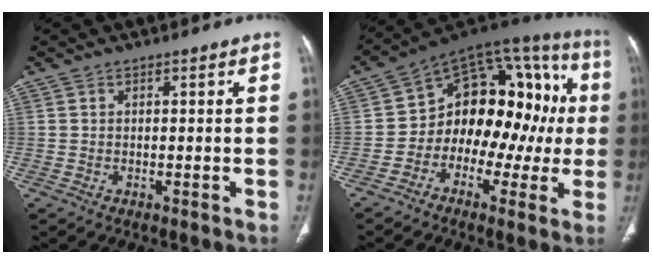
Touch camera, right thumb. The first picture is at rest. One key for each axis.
{"total": 19.7, "fx": -1.1, "fy": 13.0, "fz": 14.7, "tx": -0.143, "ty": 0.072, "tz": -0.023}